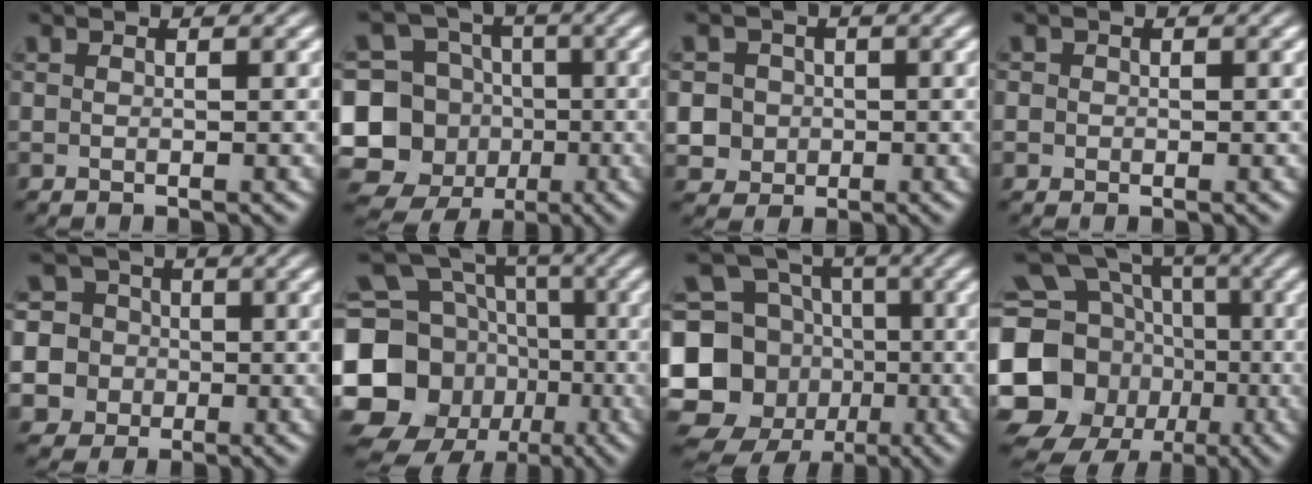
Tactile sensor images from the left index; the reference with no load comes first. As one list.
[{"total": 13.5, "force": [-4.2, 12.3, 3.5], "torque": [-0.103, -0.020, -0.075]}, {"total": 6.0, "force": [-0.9, 5.8, 1.4], "torque": [-0.028, 0.009, -0.030]}, {"total": 0.7, "force": [-0.2, 0.7, -0.1], "torque": [0.009, -0.004, -0.006]}, {"total": 8.3, "force": [-2.0, 7.9, 1.6], "torque": [-0.045, 0.011, -0.063]}, {"total": 18.8, "force": [-5.3, 16.1, 8.2], "torque": [-0.193, -0.014, -0.111]}, {"total": 15.2, "force": [-4.2, 13.4, 5.7], "torque": [-0.151, -0.013, -0.081]}, {"total": 19.3, "force": [-4.5, 16.8, 8.3], "torque": [-0.191, -0.017, -0.103]}]